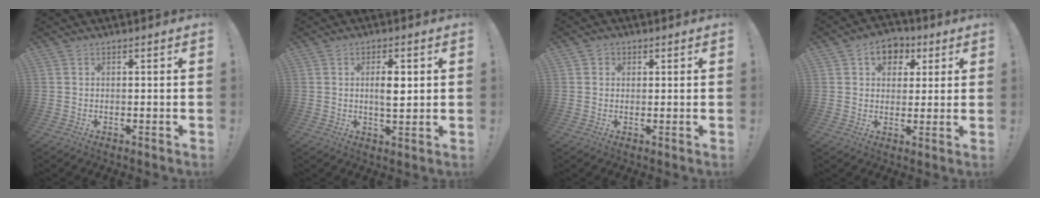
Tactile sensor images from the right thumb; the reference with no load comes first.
{"total": 5.6, "force": [0.8, 2.3, 5.0], "torque": [-0.079, -0.001, 0.009]}
{"total": 1.7, "force": [0.4, 1.6, 0.4], "torque": [-0.005, 0.002, 0.005]}
{"total": 7.5, "force": [2.5, 6.3, 3.3], "torque": [-0.035, -0.007, 0.047]}